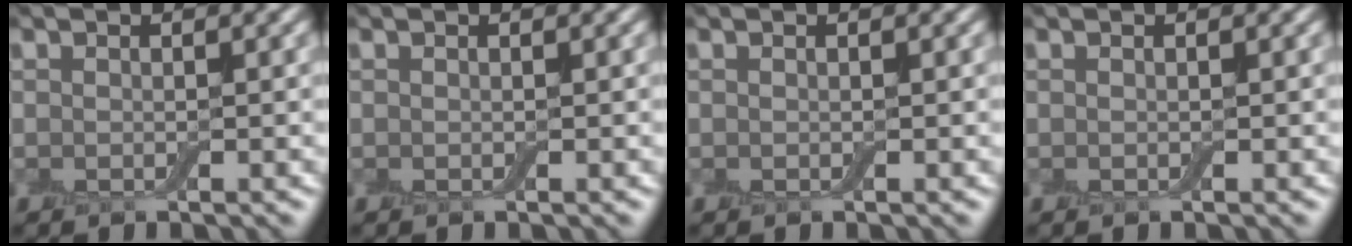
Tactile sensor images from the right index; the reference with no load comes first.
{"total": 0.0}
{"total": 0.0}
{"total": 0.0}